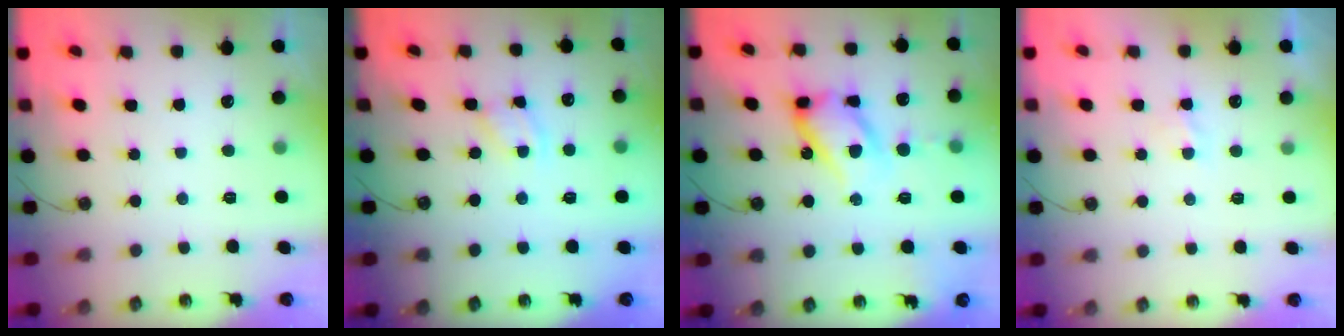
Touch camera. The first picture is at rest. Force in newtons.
{"total": 2.3, "press": 2.3, "slide": 0.1}
{"total": 17.3, "press": 17.2, "slide": 1.7}
{"total": 2.3, "press": 2.3, "slide": 0.4}